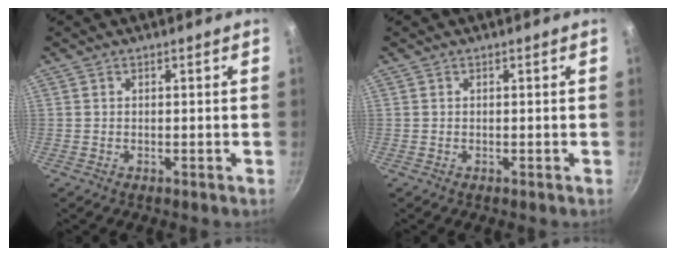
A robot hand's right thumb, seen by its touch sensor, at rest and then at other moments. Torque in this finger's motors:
{"motor_torque": [0.48, 0.49, 0.00, 0.00, 0.00]}